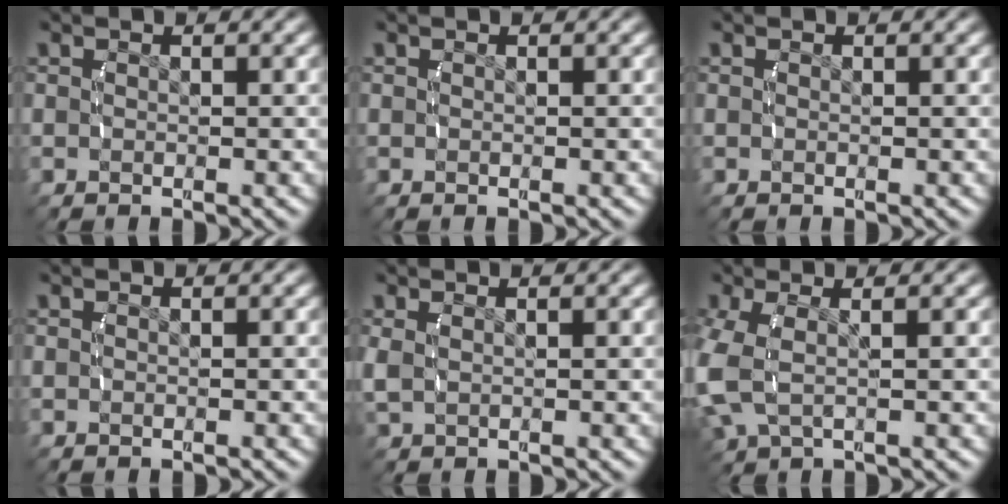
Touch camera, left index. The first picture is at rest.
{"total": 0.0}
{"total": 0.0}
{"total": 0.0}
{"total": 1.3, "force": [0.5, 0.8, 1.0], "torque": [-0.031, -0.005, 0.019]}
{"total": 4.3, "force": [0.2, 2.9, 3.2], "torque": [-0.095, -0.009, 0.012]}